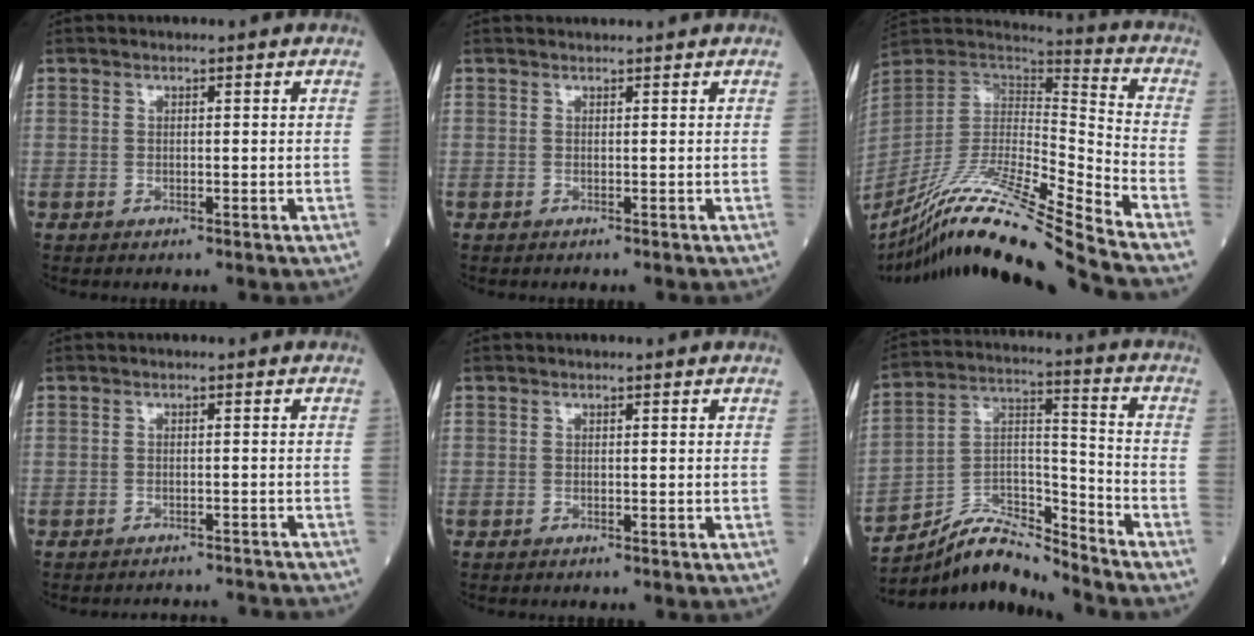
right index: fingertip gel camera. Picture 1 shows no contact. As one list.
[{"total": 1.0, "force": [1.0, 0.2, 0.4], "torque": [-0.012, 0.013, 0.009]}, {"total": 23.5, "force": [-19.3, -1.8, 13.2], "torque": [-0.255, -0.035, -0.352]}, {"total": 5.8, "force": [-5.8, 0.3, 0.0], "torque": [0.005, 0.006, -0.065]}, {"total": 0.0}, {"total": 11.2, "force": [-10.7, 1.4, 3.1], "torque": [-0.058, 0.034, -0.196]}]